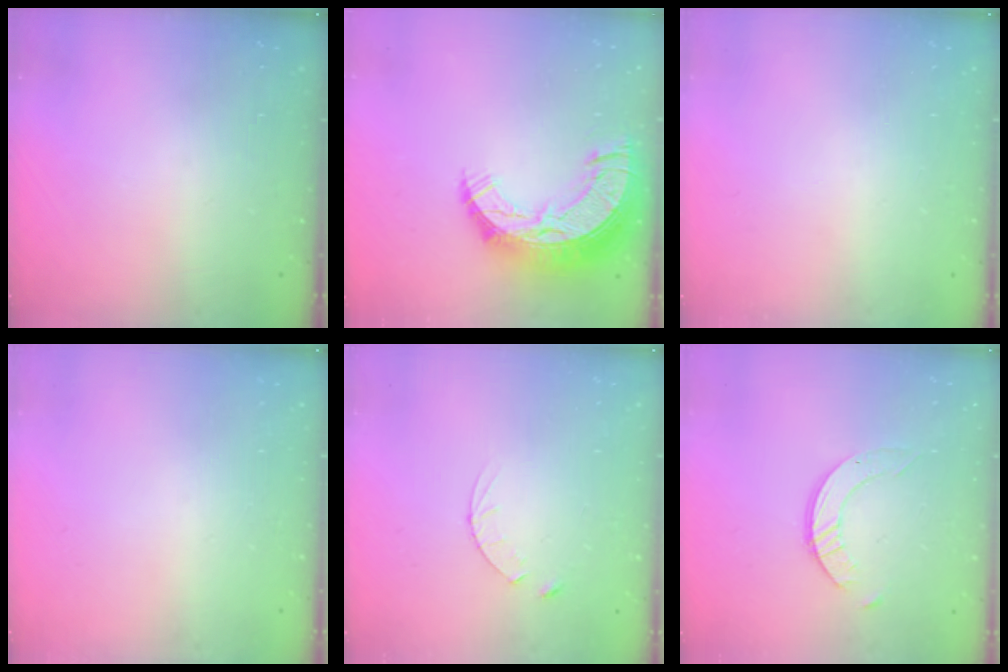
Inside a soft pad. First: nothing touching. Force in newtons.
{"total": 20.7, "press": 20.6, "slide": 1.5}
{"total": 0.0}
{"total": 0.0}
{"total": 3.5, "press": 3.5, "slide": 0.4}
{"total": 4.0, "press": 4.0, "slide": 0.3}